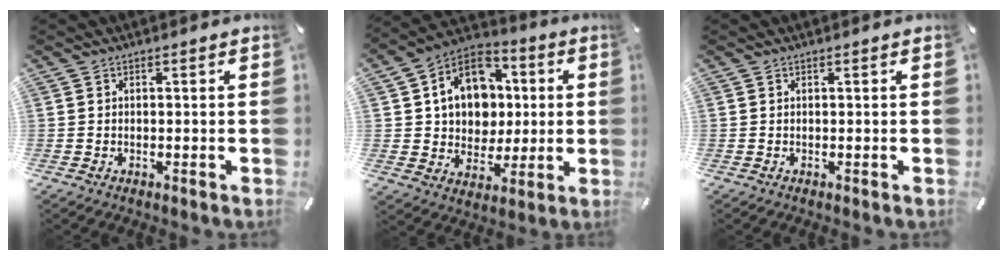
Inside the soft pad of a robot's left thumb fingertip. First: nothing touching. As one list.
[{"total": 14.1, "force": [2.0, 12.4, 6.3], "torque": [-0.109, 0.002, 0.046]}, {"total": 0.0}]